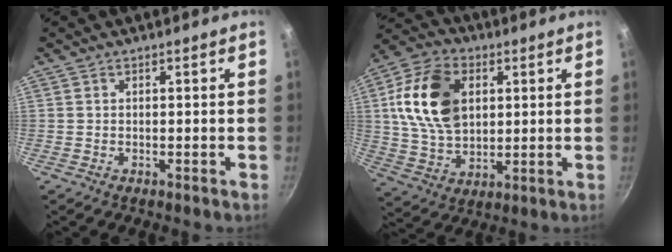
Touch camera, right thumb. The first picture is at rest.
{"total": 17.2, "force": [3.8, 11.6, 12.1], "torque": [-0.207, -0.003, 0.069]}